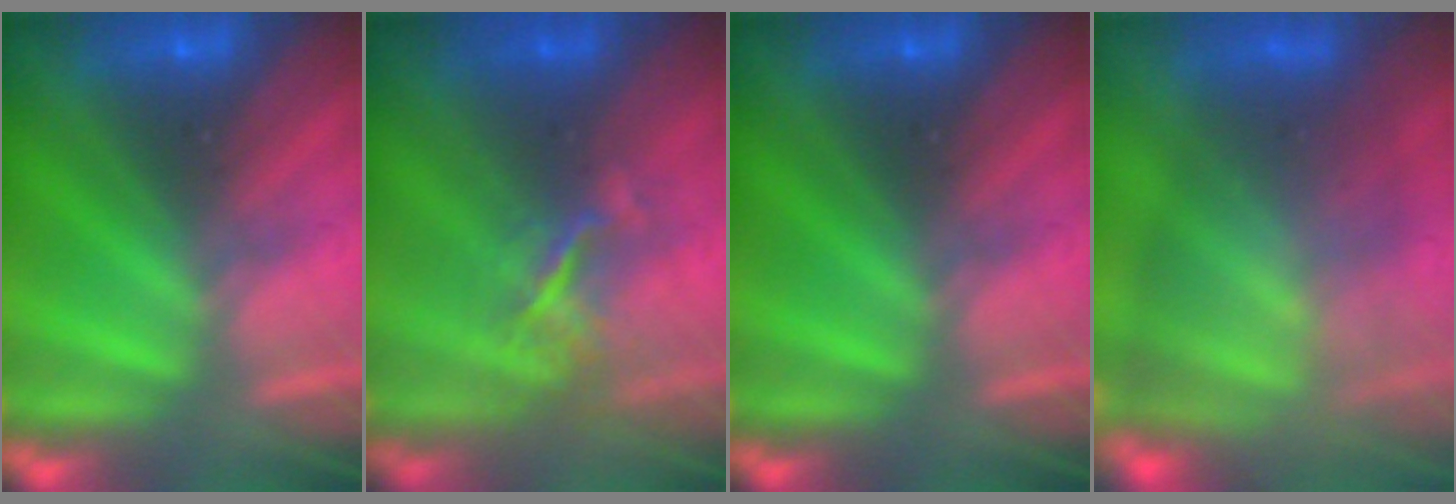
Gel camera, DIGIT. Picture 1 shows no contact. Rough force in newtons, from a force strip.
{"total": 3.5}
{"total": 0.0}
{"total": 7.7}